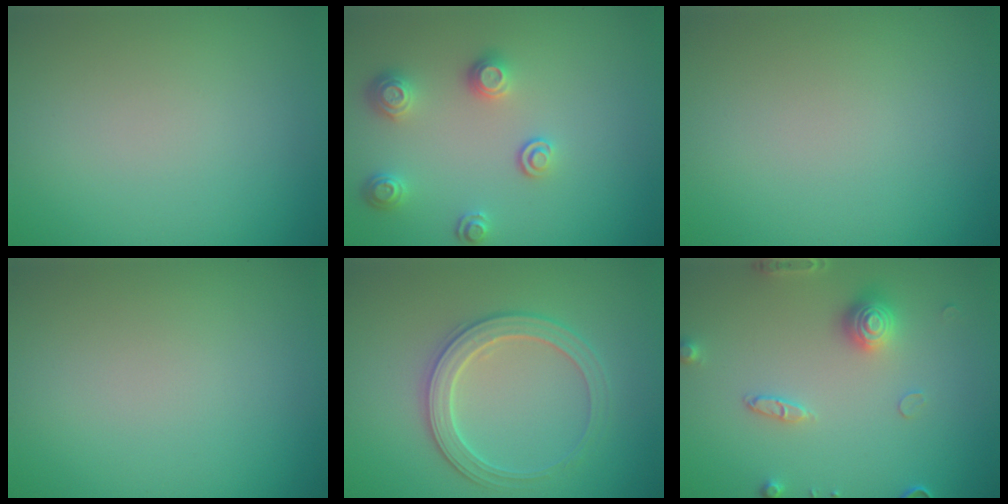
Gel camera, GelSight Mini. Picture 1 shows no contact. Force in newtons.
{"total": 2.5, "press": 2.3, "slide": 0.9}
{"total": 0.0}
{"total": 0.0}
{"total": 3.1, "press": 3.0, "slide": 0.5}
{"total": 3.1, "press": 3.0, "slide": 0.9}